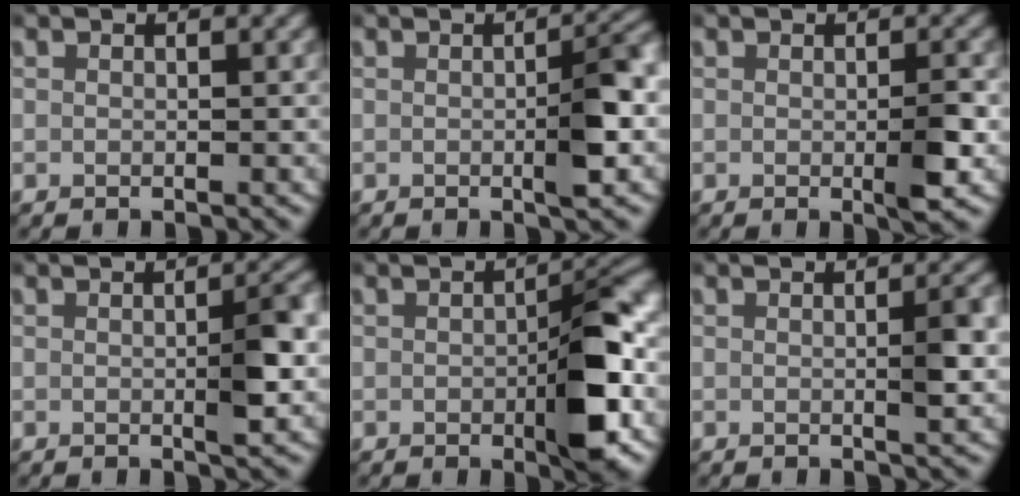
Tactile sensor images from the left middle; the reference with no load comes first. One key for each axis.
{"total": 3.4, "fx": -0.4, "fy": 0.7, "fz": 3.3, "tx": -0.043, "ty": 0.000, "tz": -0.007}
{"total": 1.9, "fx": -0.3, "fy": 0.3, "fz": 1.9, "tx": -0.024, "ty": -0.005, "tz": -0.005}
{"total": 3.0, "fx": -0.1, "fy": 0.5, "fz": 2.9, "tx": -0.038, "ty": -0.001, "tz": -0.002}
{"total": 6.2, "fx": -1.0, "fy": 2.7, "fz": 5.5, "tx": -0.075, "ty": -0.004, "tz": -0.012}
{"total": 2.2, "fx": 0.1, "fy": 0.2, "fz": 2.2, "tx": -0.029, "ty": -0.002, "tz": 0.002}